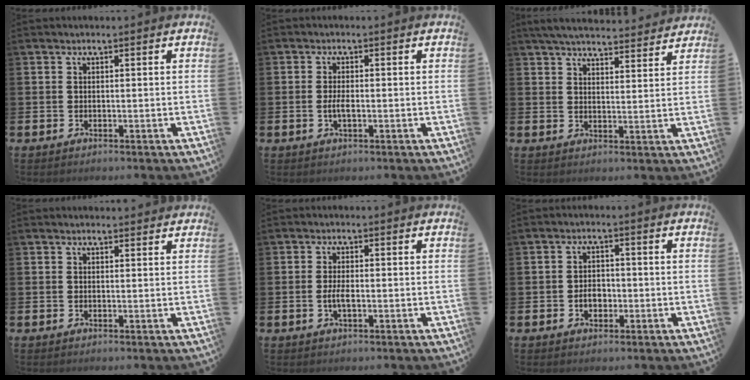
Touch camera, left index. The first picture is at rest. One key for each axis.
{"total": 2.0, "fx": -0.3, "fy": 0.7, "fz": 1.8, "tx": -0.034, "ty": 0.000, "tz": -0.007}
{"total": 5.5, "fx": 5.3, "fy": 0.7, "fz": 1.1, "tx": -0.035, "ty": -0.031, "tz": 0.096}
{"total": 0.8, "fx": 0.8, "fy": 0.2, "fz": 0.1, "tx": 0.006, "ty": -0.001, "tz": 0.013}
{"total": 2.3, "fx": -0.4, "fy": 0.8, "fz": 2.1, "tx": -0.038, "ty": 0.000, "tz": -0.008}
{"total": 2.8, "fx": -0.8, "fy": 2.0, "fz": 1.7, "tx": -0.026, "ty": 0.001, "tz": -0.018}